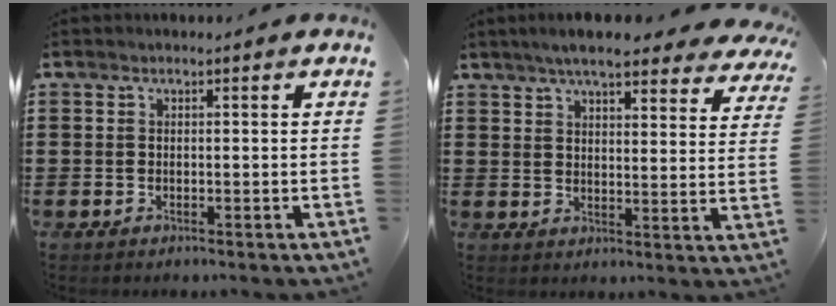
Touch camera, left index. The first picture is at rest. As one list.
[{"total": 6.8, "force": [6.0, 0.6, 3.1], "torque": [-0.073, -0.018, 0.104]}]